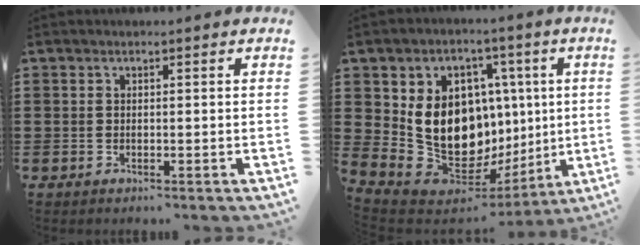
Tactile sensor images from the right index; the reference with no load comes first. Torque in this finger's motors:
{"motor_torque": [2.14, 0.00, 1.05, 0.21]}